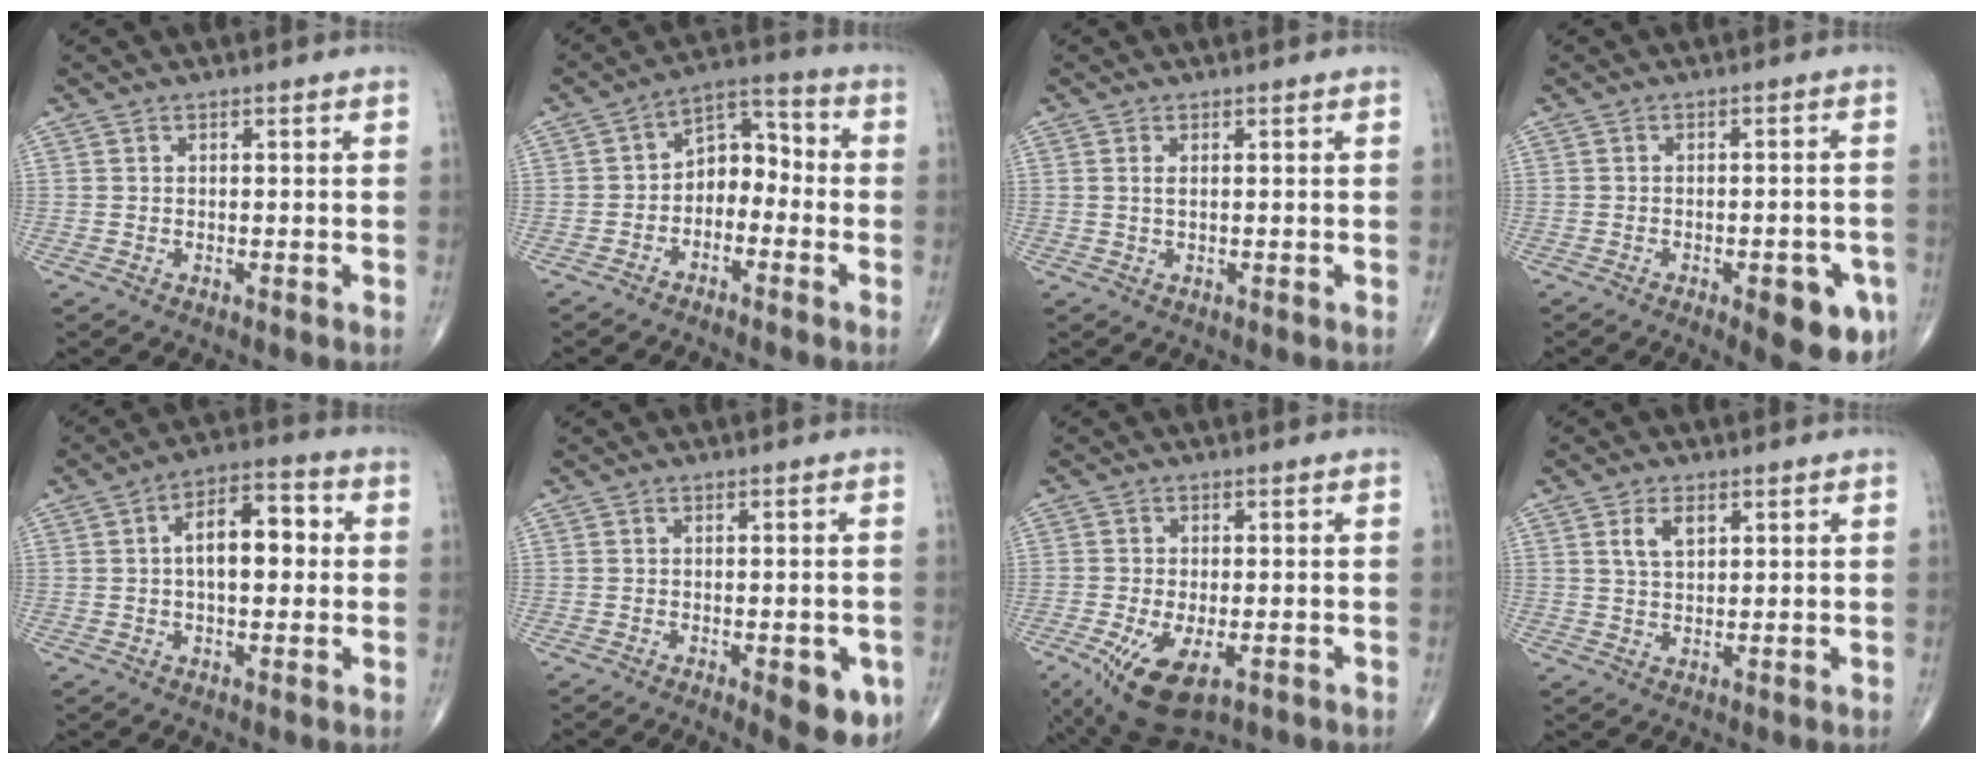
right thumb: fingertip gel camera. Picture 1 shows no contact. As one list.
[{"total": 7.7, "force": [-2.3, 5.4, 5.1], "torque": [-0.048, 0.047, -0.056]}, {"total": 1.0, "force": [0.2, 0.3, 0.9], "torque": [-0.022, 0.001, 0.006]}, {"total": 9.5, "force": [-4.1, 3.4, 7.9], "torque": [-0.070, 0.009, -0.043]}, {"total": 10.6, "force": [1.0, 5.5, 9.0], "torque": [-0.122, 0.025, 0.008]}, {"total": 7.4, "force": [-2.6, 2.8, 6.3], "torque": [-0.055, -0.005, -0.026]}, {"total": 10.9, "force": [-4.4, 5.0, 8.6], "torque": [-0.155, -0.011, -0.063]}, {"total": 4.1, "force": [1.7, 2.2, 3.0], "torque": [-0.052, -0.004, 0.034]}]